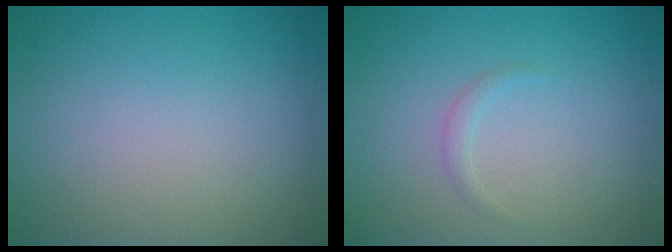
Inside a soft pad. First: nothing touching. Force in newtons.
{"total": 0.8, "press": 0.8, "slide": 0.0}